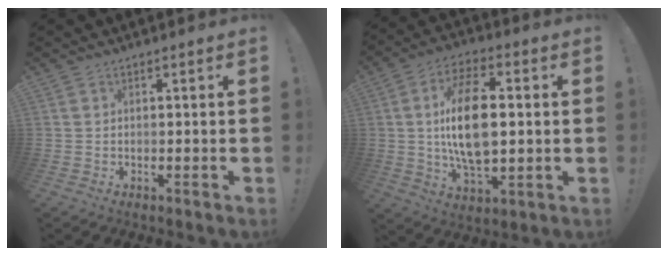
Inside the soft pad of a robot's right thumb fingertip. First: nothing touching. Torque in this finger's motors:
{"motor_torque": [2.27, 2.74, 2.23, -0.23, 0.66]}